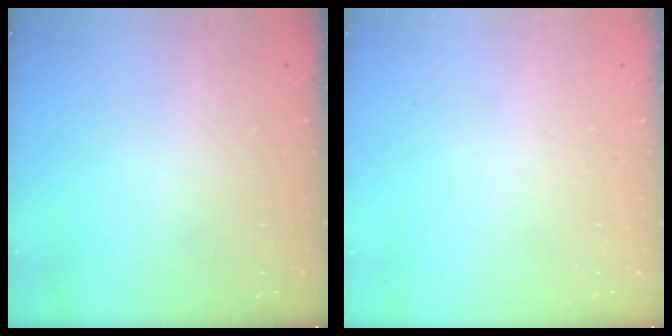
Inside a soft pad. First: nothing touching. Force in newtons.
{"total": 0.0}